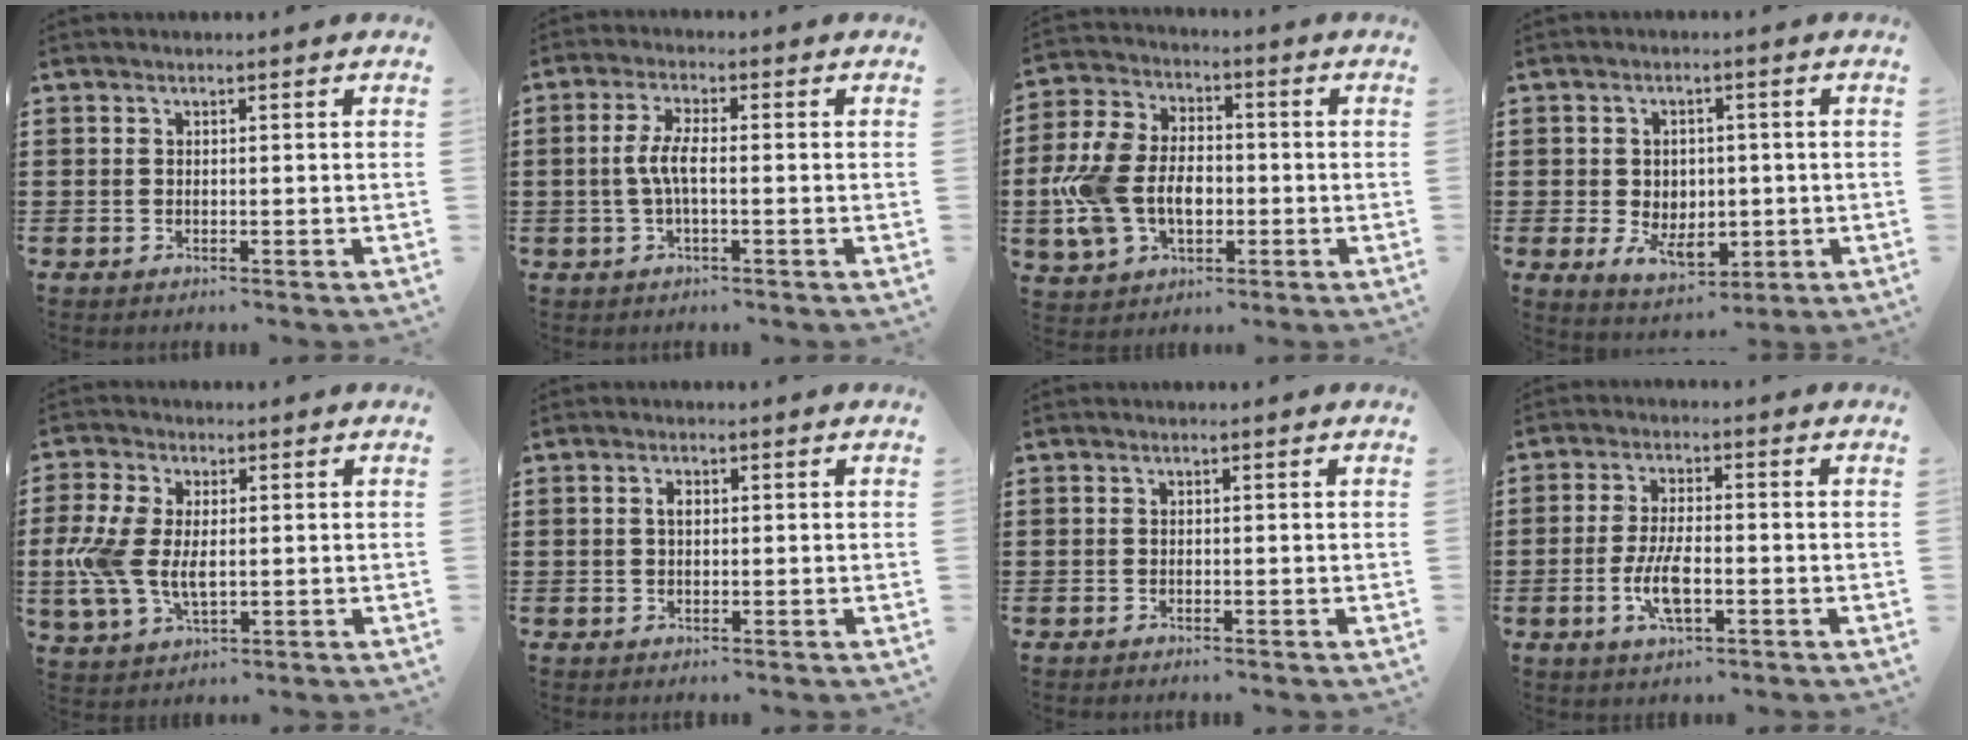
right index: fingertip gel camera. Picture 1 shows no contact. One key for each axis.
{"total": 4.3, "fx": -0.7, "fy": 1.1, "fz": 4.1, "tx": -0.096, "ty": -0.005, "tz": -0.021}
{"total": 9.8, "fx": -1.8, "fy": 6.7, "fz": 6.9, "tx": -0.187, "ty": 0.002, "tz": -0.041}
{"total": 5.1, "fx": -0.8, "fy": 4.0, "fz": 3.1, "tx": -0.048, "ty": 0.005, "tz": -0.017}
{"total": 7.9, "fx": -0.2, "fy": 4.7, "fz": 6.4, "tx": -0.161, "ty": 0.000, "tz": -0.011}
{"total": 1.5, "fx": 0.2, "fy": 0.8, "fz": 1.2, "tx": -0.026, "ty": 0.006, "tz": 0.003}
{"total": 0.0}
{"total": 6.0, "fx": -1.8, "fy": 2.1, "fz": 5.3, "tx": -0.116, "ty": -0.003, "tz": -0.037}